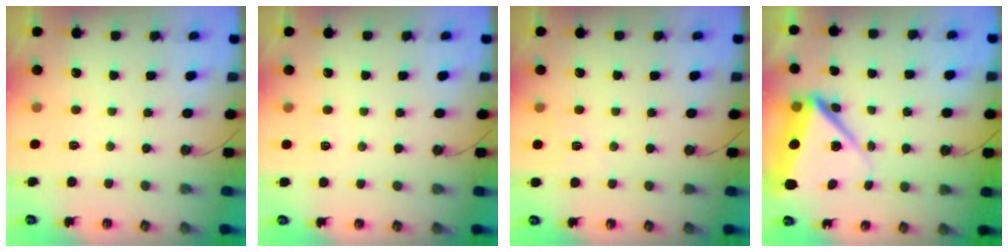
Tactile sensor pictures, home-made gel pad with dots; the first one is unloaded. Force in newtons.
{"total": 3.2, "press": 3.1, "slide": 0.7}
{"total": 3.8, "press": 3.3, "slide": 1.9}
{"total": 10.8, "press": 10.7, "slide": 1.4}